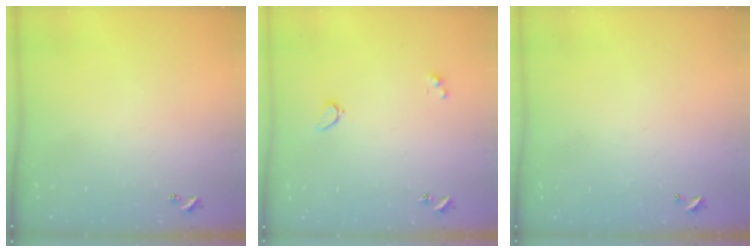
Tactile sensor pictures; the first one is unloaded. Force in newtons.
{"total": 2.0, "press": 1.9, "slide": 0.6}
{"total": 2.8, "press": 2.8, "slide": 0.1}